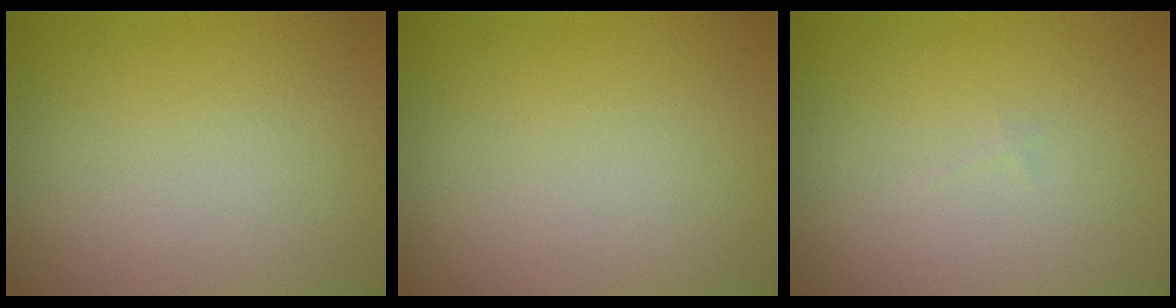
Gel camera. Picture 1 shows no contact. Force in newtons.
{"total": 0.0}
{"total": 0.0}